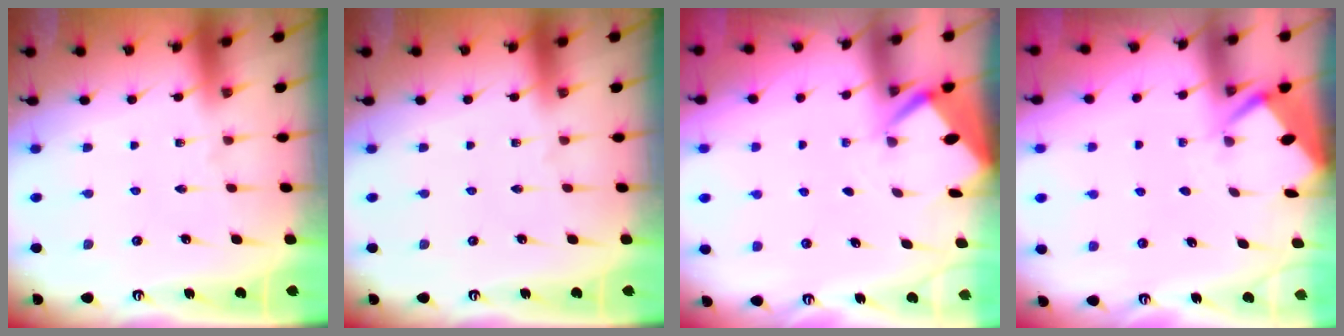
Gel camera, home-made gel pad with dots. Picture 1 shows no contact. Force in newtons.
{"total": 0.0}
{"total": 2.7, "press": 2.7, "slide": 0.3}
{"total": 2.5, "press": 2.5, "slide": 0.4}